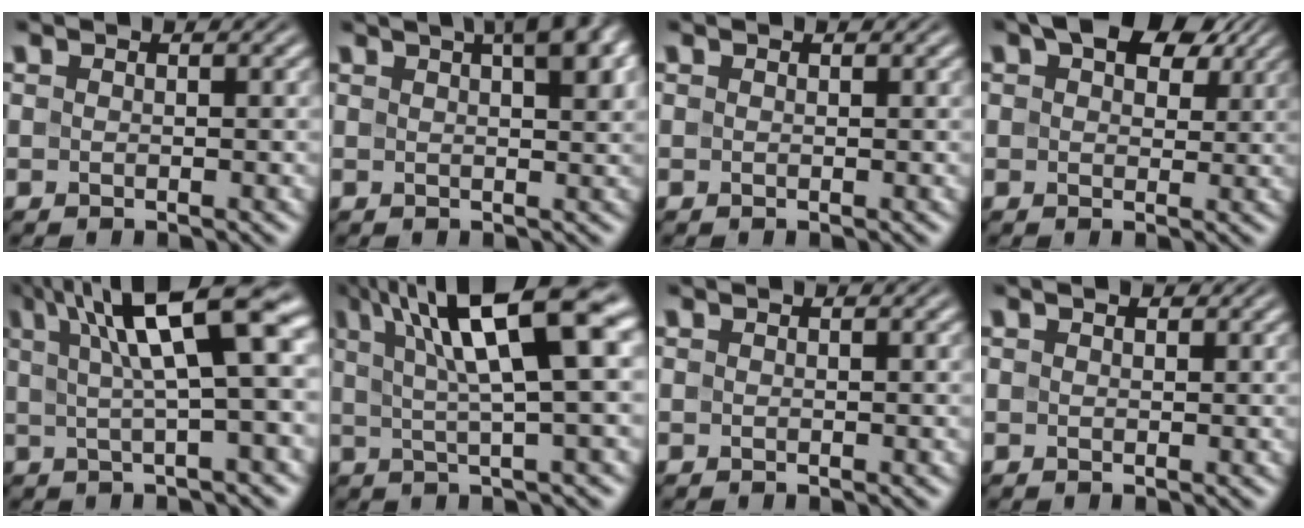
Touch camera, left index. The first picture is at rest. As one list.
[{"total": 6.7, "force": [3.4, 2.4, 5.3], "torque": [-0.044, 0.030, 0.028]}, {"total": 0.0}, {"total": 7.1, "force": [4.1, 3.7, 4.4], "torque": [-0.066, 0.019, 0.055]}, {"total": 10.3, "force": [3.4, 2.6, 9.4], "torque": [-0.139, 0.025, 0.052]}, {"total": 10.8, "force": [4.4, 2.4, 9.5], "torque": [-0.139, 0.023, 0.070]}, {"total": 0.0}, {"total": 0.6, "force": [0.4, 0.3, 0.3], "torque": [-0.005, 0.001, 0.007]}]